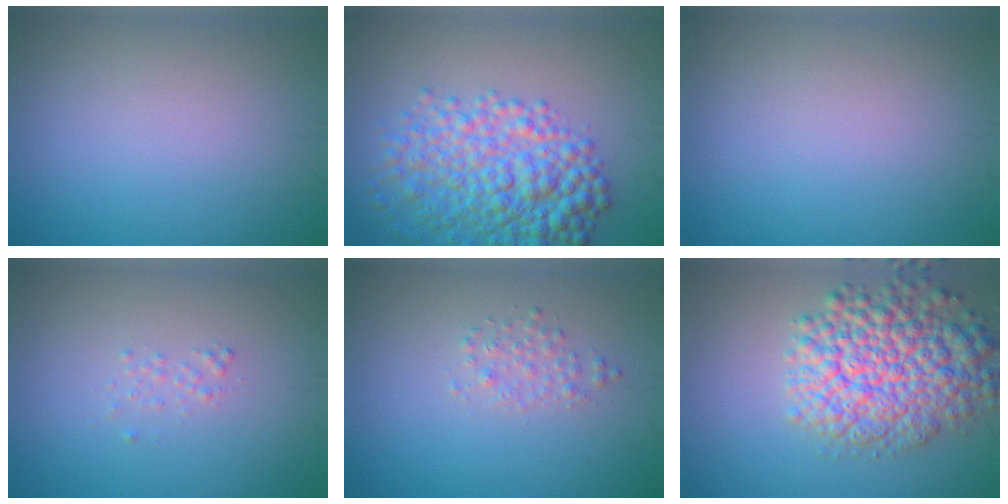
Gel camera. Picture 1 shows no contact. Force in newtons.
{"total": 7.1, "press": 7.1, "slide": 0.3}
{"total": 0.0}
{"total": 0.7, "press": 0.7, "slide": 0.1}
{"total": 1.4, "press": 1.4, "slide": 0.0}
{"total": 8.9, "press": 8.9, "slide": 0.4}